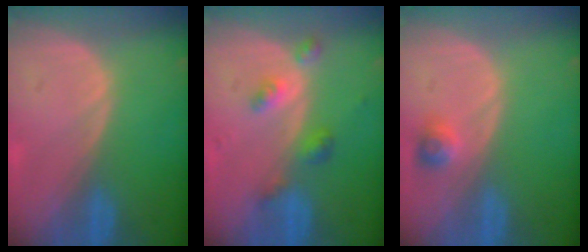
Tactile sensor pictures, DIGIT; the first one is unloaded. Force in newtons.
{"total": 4.6, "press": 4.2, "slide": 1.7}
{"total": 2.2, "press": 2.2, "slide": 0.2}